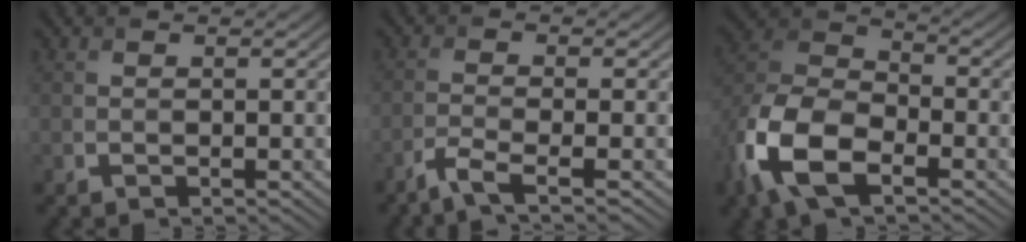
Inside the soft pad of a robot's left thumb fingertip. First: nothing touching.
{"total": 3.3, "force": [-2.2, 0.4, 2.4], "torque": [-0.045, 0.001, -0.061]}
{"total": 13.2, "force": [-6.6, 6.7, 9.3], "torque": [-0.228, -0.020, -0.147]}